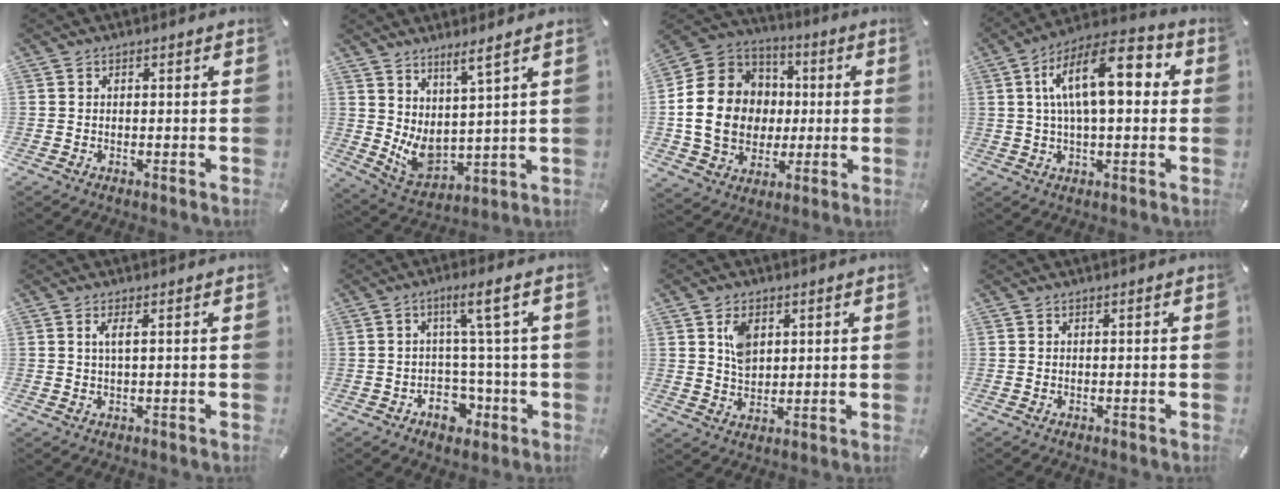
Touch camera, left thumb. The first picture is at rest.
{"total": 7.3, "force": [3.2, 3.6, 5.5], "torque": [-0.115, -0.051, 0.061]}
{"total": 18.0, "force": [-1.2, 15.9, 8.3], "torque": [-0.169, 0.016, -0.018]}
{"total": 16.1, "force": [3.8, 7.0, 14.0], "torque": [-0.230, 0.000, 0.058]}
{"total": 2.5, "force": [0.8, 0.3, 2.4], "torque": [-0.050, 0.001, 0.011]}
{"total": 9.3, "force": [-0.7, 5.4, 7.6], "torque": [-0.107, 0.006, -0.014]}
{"total": 6.1, "force": [2.3, 4.5, 3.4], "torque": [-0.054, -0.002, 0.041]}
{"total": 0.0}